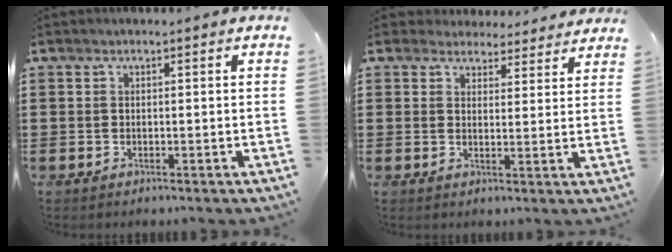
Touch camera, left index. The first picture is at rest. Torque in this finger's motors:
{"motor_torque": [2.14, 0.00, 0.08, -0.05]}